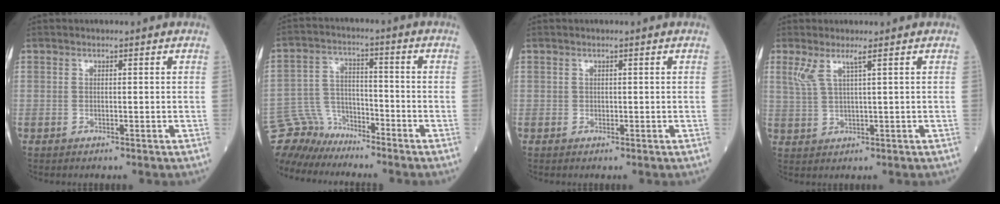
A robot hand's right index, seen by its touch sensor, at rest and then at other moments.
{"total": 8.0, "force": [-7.7, 2.2, -0.4], "torque": [-0.005, 0.011, -0.151]}
{"total": 0.7, "force": [0.1, 0.6, 0.4], "torque": [-0.004, 0.000, 0.002]}
{"total": 3.4, "force": [2.0, -0.1, 2.7], "torque": [-0.068, 0.003, 0.047]}